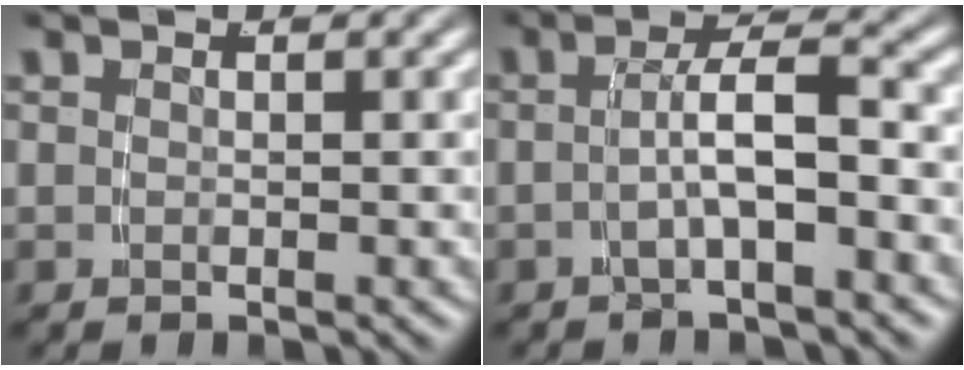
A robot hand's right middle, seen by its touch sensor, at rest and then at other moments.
{"total": 3.4, "force": [-1.6, 0.2, 3.0], "torque": [-0.044, 0.010, -0.027]}